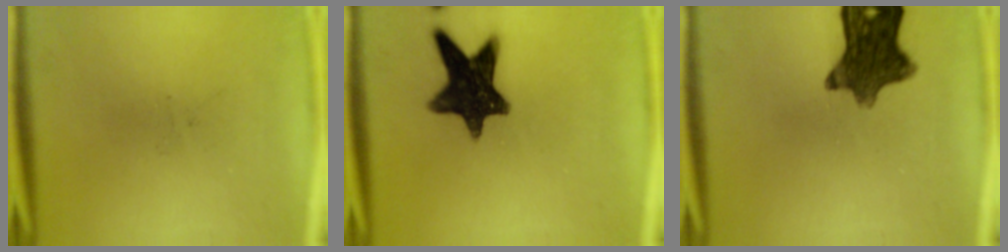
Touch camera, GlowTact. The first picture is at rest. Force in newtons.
{"total": 13.4}
{"total": 10.6}